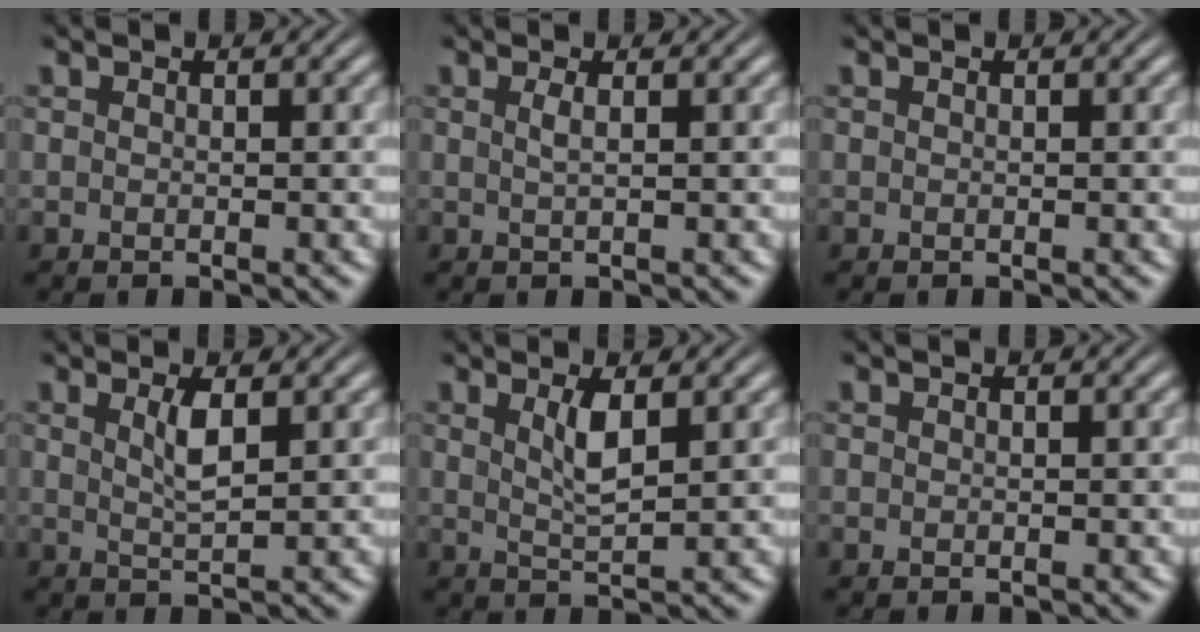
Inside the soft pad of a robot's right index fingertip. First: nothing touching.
{"total": 0.9, "force": [-0.1, -0.2, 0.8], "torque": [-0.023, -0.005, 0.003]}
{"total": 0.0}
{"total": 2.0, "force": [0.4, 0.0, 1.9], "torque": [-0.039, -0.008, 0.014]}
{"total": 2.3, "force": [0.6, 0.2, 2.2], "torque": [-0.046, -0.010, 0.018]}
{"total": 0.0}